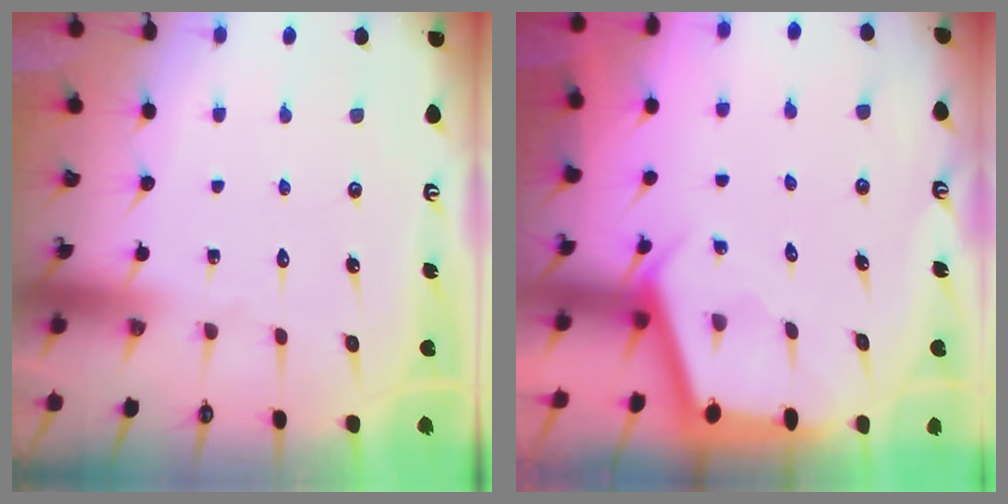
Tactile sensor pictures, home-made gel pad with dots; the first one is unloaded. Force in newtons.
{"total": 2.4, "press": 2.4, "slide": 0.2}